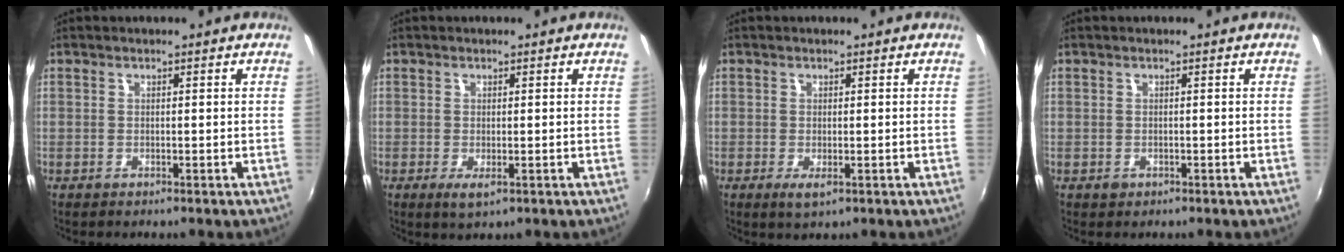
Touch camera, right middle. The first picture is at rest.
{"total": 2.3, "force": [-0.6, 0.8, 2.1], "torque": [-0.038, -0.009, -0.007]}
{"total": 2.2, "force": [-0.7, 0.7, 2.0], "torque": [-0.037, -0.008, -0.007]}
{"total": 1.0, "force": [-0.5, 0.8, 0.3], "torque": [-0.004, -0.003, -0.008]}